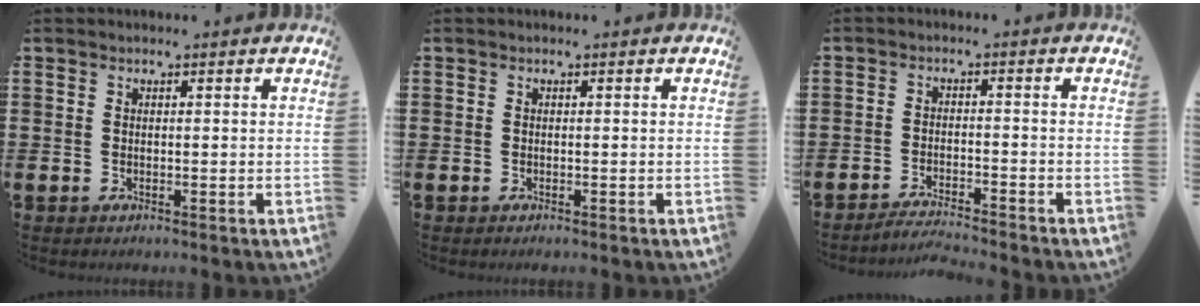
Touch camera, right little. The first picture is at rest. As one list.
[{"total": 0.0}, {"total": 2.6, "force": [-2.6, -0.3, 0.5], "torque": [-0.009, 0.003, -0.053]}]